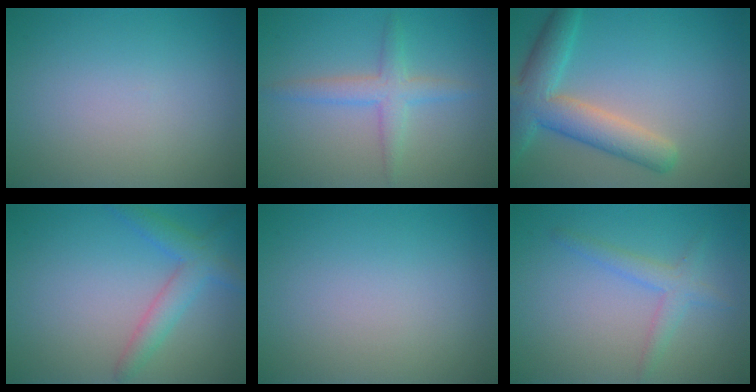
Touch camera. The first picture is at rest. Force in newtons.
{"total": 2.7, "press": 2.7, "slide": 0.0}
{"total": 6.0, "press": 6.0, "slide": 0.4}
{"total": 2.2, "press": 2.2, "slide": 0.2}
{"total": 0.0}
{"total": 2.1, "press": 2.1, "slide": 0.1}